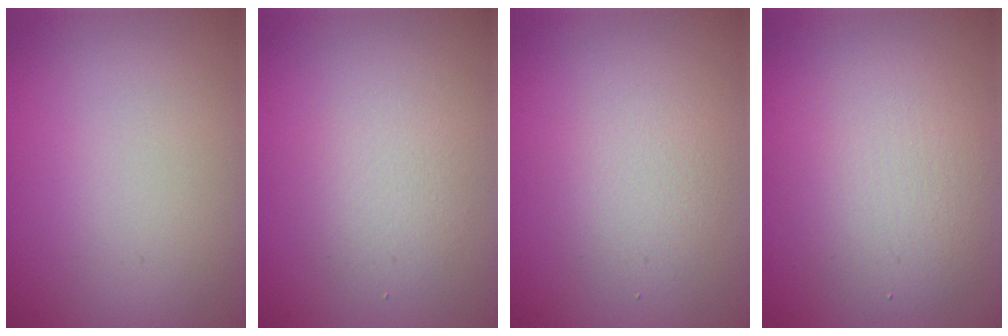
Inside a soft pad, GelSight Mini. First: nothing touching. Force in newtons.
{"total": 2.0, "press": 2.0, "slide": 0.1}
{"total": 2.2, "press": 2.2, "slide": 0.0}
{"total": 4.4, "press": 4.4, "slide": 0.3}